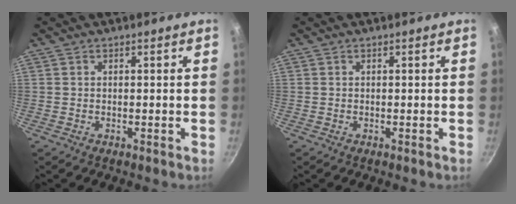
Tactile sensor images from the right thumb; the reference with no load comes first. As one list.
[{"total": 0.0}]